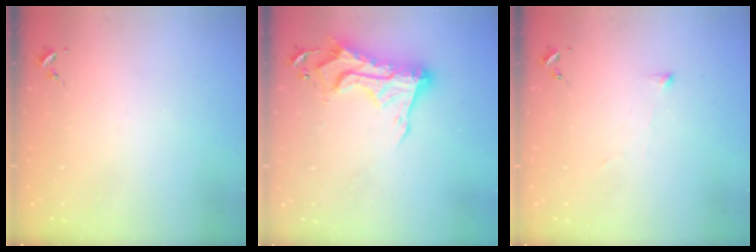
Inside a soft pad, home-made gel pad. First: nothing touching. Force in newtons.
{"total": 16.4, "press": 16.4, "slide": 1.3}
{"total": 2.8, "press": 2.7, "slide": 0.5}